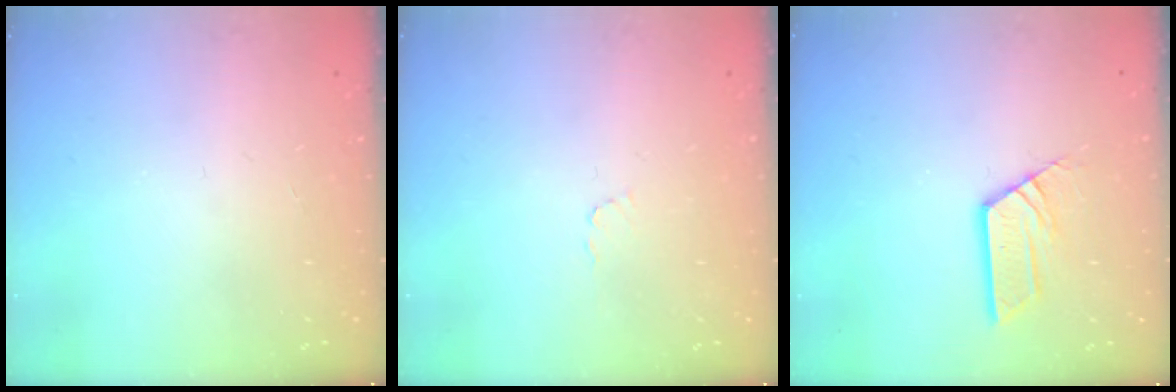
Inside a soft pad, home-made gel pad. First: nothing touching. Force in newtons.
{"total": 3.3, "press": 3.3, "slide": 0.2}
{"total": 7.0, "press": 7.0, "slide": 0.5}